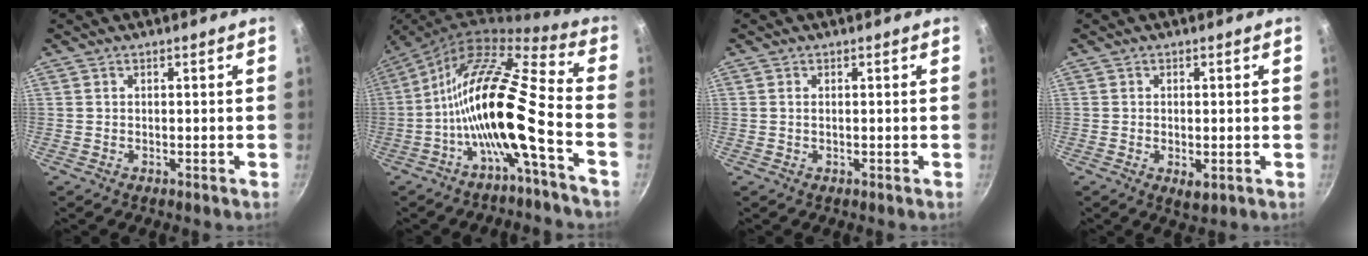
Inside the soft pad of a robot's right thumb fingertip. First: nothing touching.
{"total": 15.2, "force": [-5.6, 1.9, 14.1], "torque": [-0.249, 0.051, -0.119]}
{"total": 0.6, "force": [0.2, 0.2, 0.5], "torque": [-0.010, 0.001, 0.002]}
{"total": 2.9, "force": [-0.6, 1.5, 2.4], "torque": [-0.039, -0.010, -0.007]}